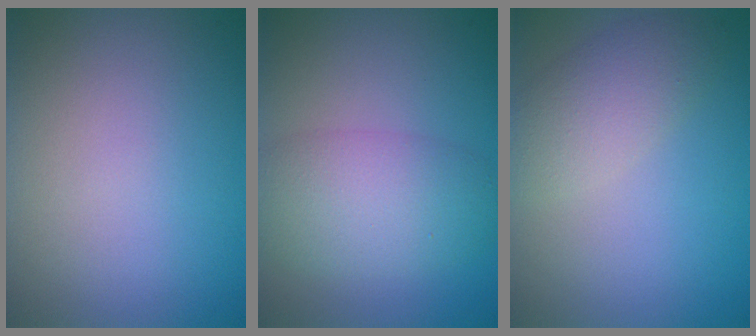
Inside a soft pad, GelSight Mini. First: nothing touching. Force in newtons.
{"total": 5.1, "press": 5.1, "slide": 0.4}
{"total": 3.2, "press": 3.2, "slide": 0.2}